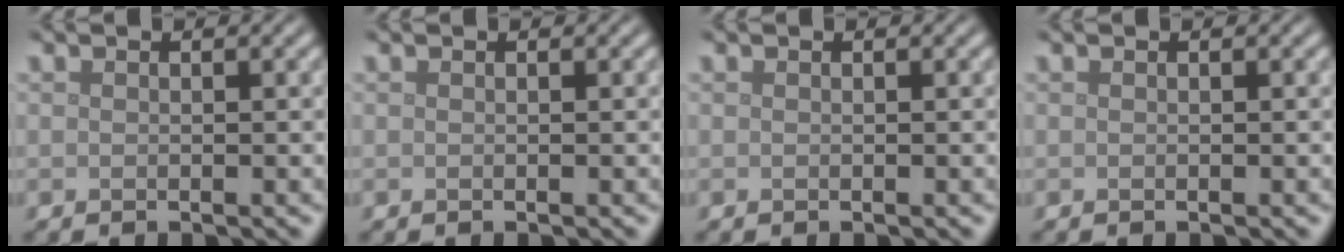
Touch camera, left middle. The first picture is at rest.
{"total": 0.0}
{"total": 0.0}
{"total": 0.0}